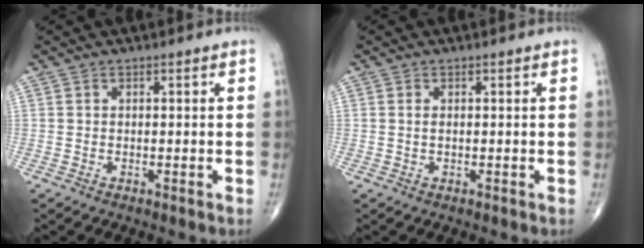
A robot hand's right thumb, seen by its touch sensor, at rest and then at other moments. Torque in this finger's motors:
{"motor_torque": [-0.12, 0.08, -0.28, -0.17, -0.06]}